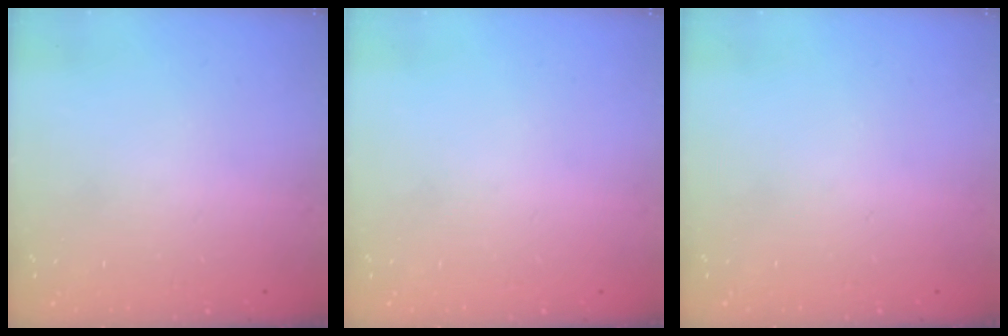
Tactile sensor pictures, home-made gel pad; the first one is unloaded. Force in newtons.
{"total": 0.0}
{"total": 0.0}